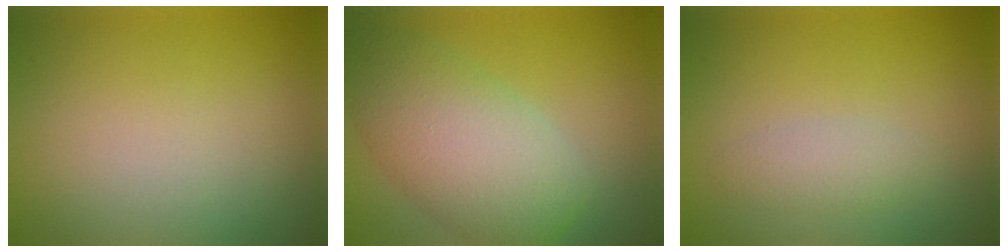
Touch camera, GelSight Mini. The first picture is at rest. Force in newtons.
{"total": 7.8, "press": 7.8, "slide": 0.3}
{"total": 1.6, "press": 1.6, "slide": 0.1}